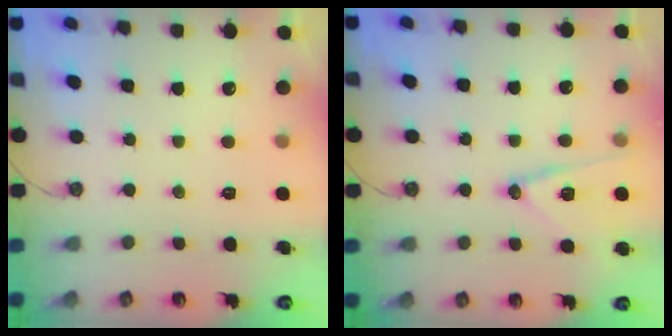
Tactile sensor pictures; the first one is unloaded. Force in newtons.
{"total": 12.8, "press": 12.8, "slide": 0.5}